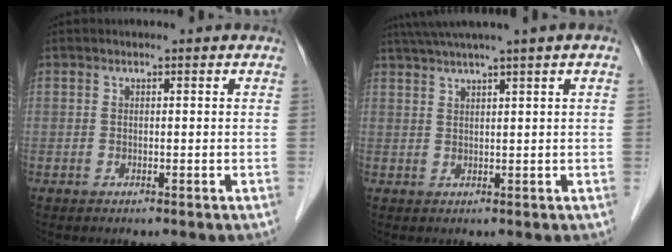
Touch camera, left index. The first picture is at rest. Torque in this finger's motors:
{"motor_torque": [1.07, -0.99, 1.06, 0.21]}